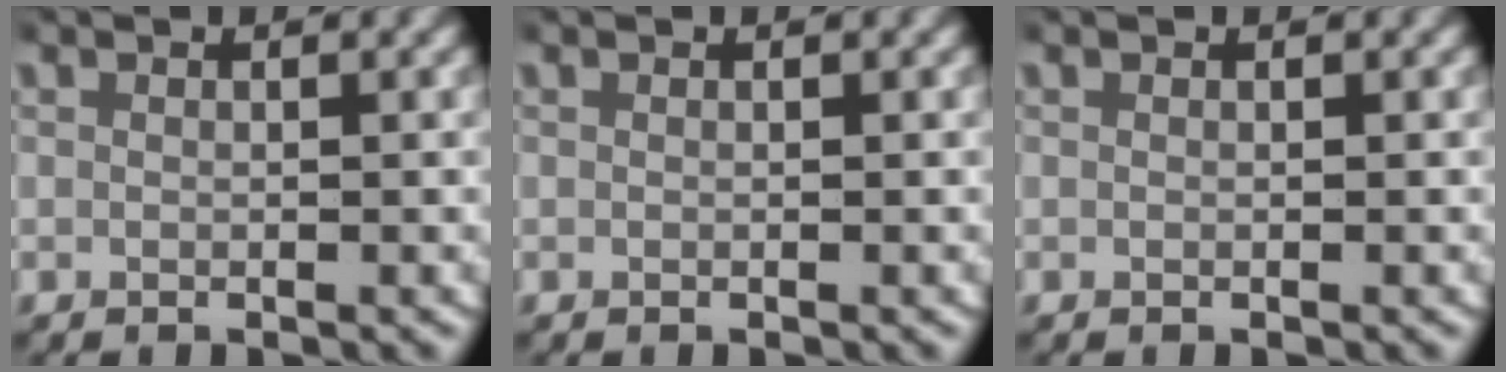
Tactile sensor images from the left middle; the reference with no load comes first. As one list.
[{"total": 0.0}, {"total": 0.0}]